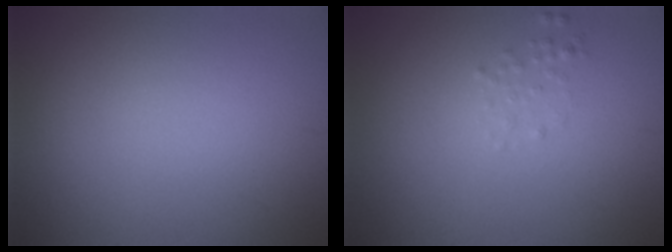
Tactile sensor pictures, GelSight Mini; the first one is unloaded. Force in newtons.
{"total": 0.8, "press": 0.8, "slide": 0.1}